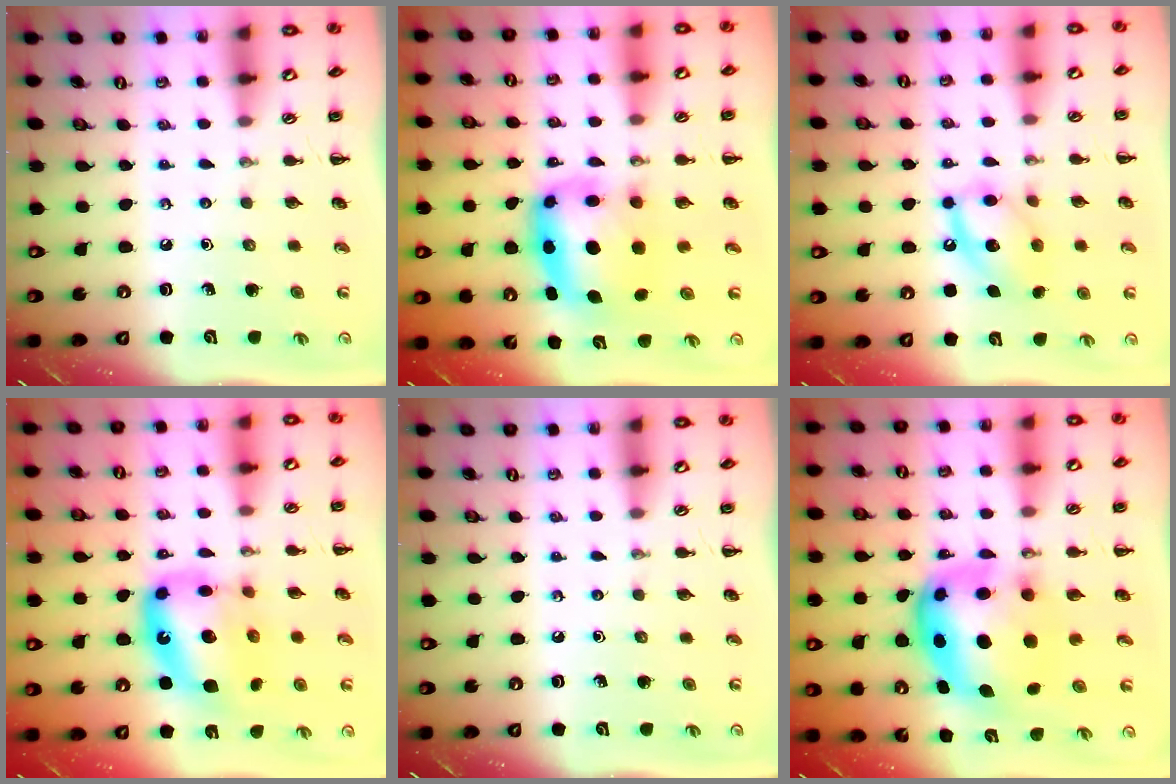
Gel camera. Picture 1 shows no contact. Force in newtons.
{"total": 6.6, "press": 6.4, "slide": 1.6}
{"total": 13.5, "press": 13.4, "slide": 2.0}
{"total": 15.9, "press": 15.3, "slide": 4.0}
{"total": 0.0}
{"total": 10.2, "press": 9.8, "slide": 2.8}